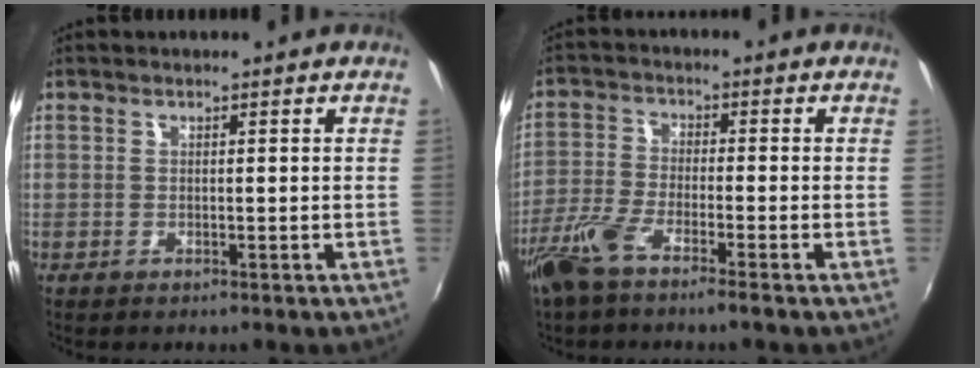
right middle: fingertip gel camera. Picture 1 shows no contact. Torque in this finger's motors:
{"motor_torque": [0.93, -0.93, 0.47, 0.10]}